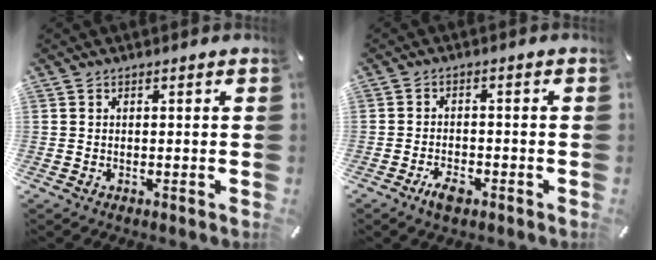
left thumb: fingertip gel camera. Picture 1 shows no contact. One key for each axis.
{"total": 4.1, "fx": -2.7, "fy": 2.1, "fz": 2.2, "tx": -0.047, "ty": 0.010, "tz": -0.050}